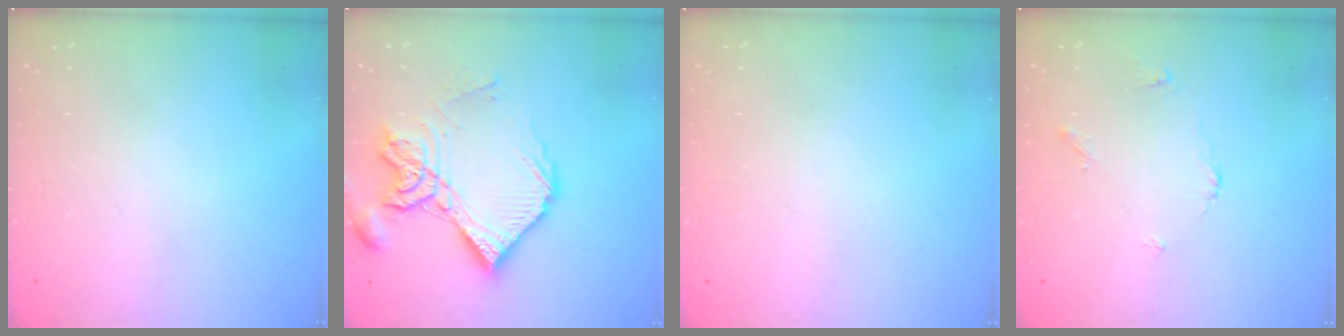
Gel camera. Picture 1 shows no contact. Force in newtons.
{"total": 17.3, "press": 17.2, "slide": 1.9}
{"total": 1.9, "press": 1.9, "slide": 0.1}
{"total": 4.0, "press": 3.9, "slide": 0.6}